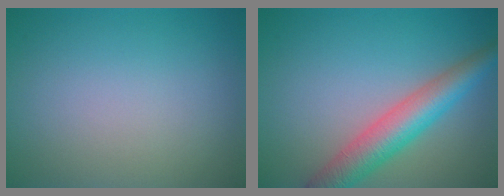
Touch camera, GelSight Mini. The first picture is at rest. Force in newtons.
{"total": 5.6, "press": 5.6, "slide": 0.3}